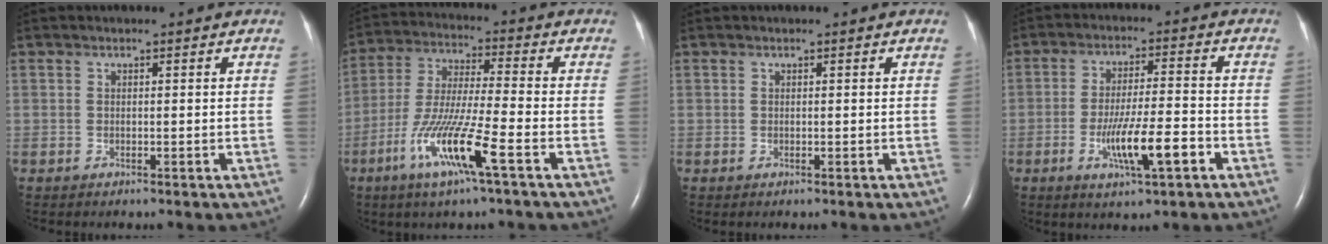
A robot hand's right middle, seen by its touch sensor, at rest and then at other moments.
{"total": 12.0, "force": [-5.6, 0.0, 10.6], "torque": [-0.218, -0.017, -0.110]}
{"total": 0.0}
{"total": 8.8, "force": [-3.6, 0.7, 8.0], "torque": [-0.146, -0.007, -0.059]}